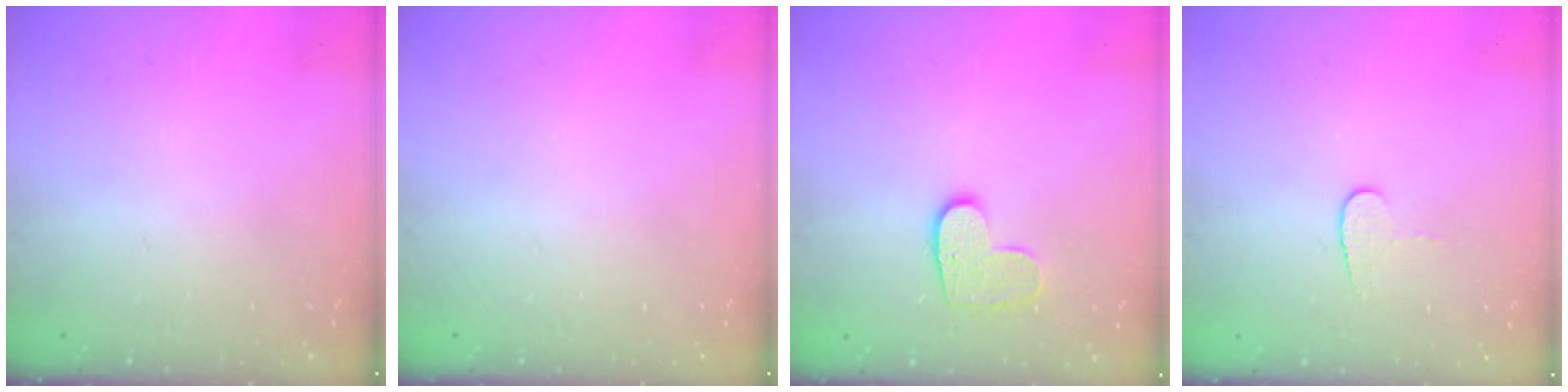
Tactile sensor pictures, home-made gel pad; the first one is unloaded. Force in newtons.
{"total": 0.0}
{"total": 8.4, "press": 8.4, "slide": 0.4}
{"total": 5.3, "press": 5.3, "slide": 0.5}